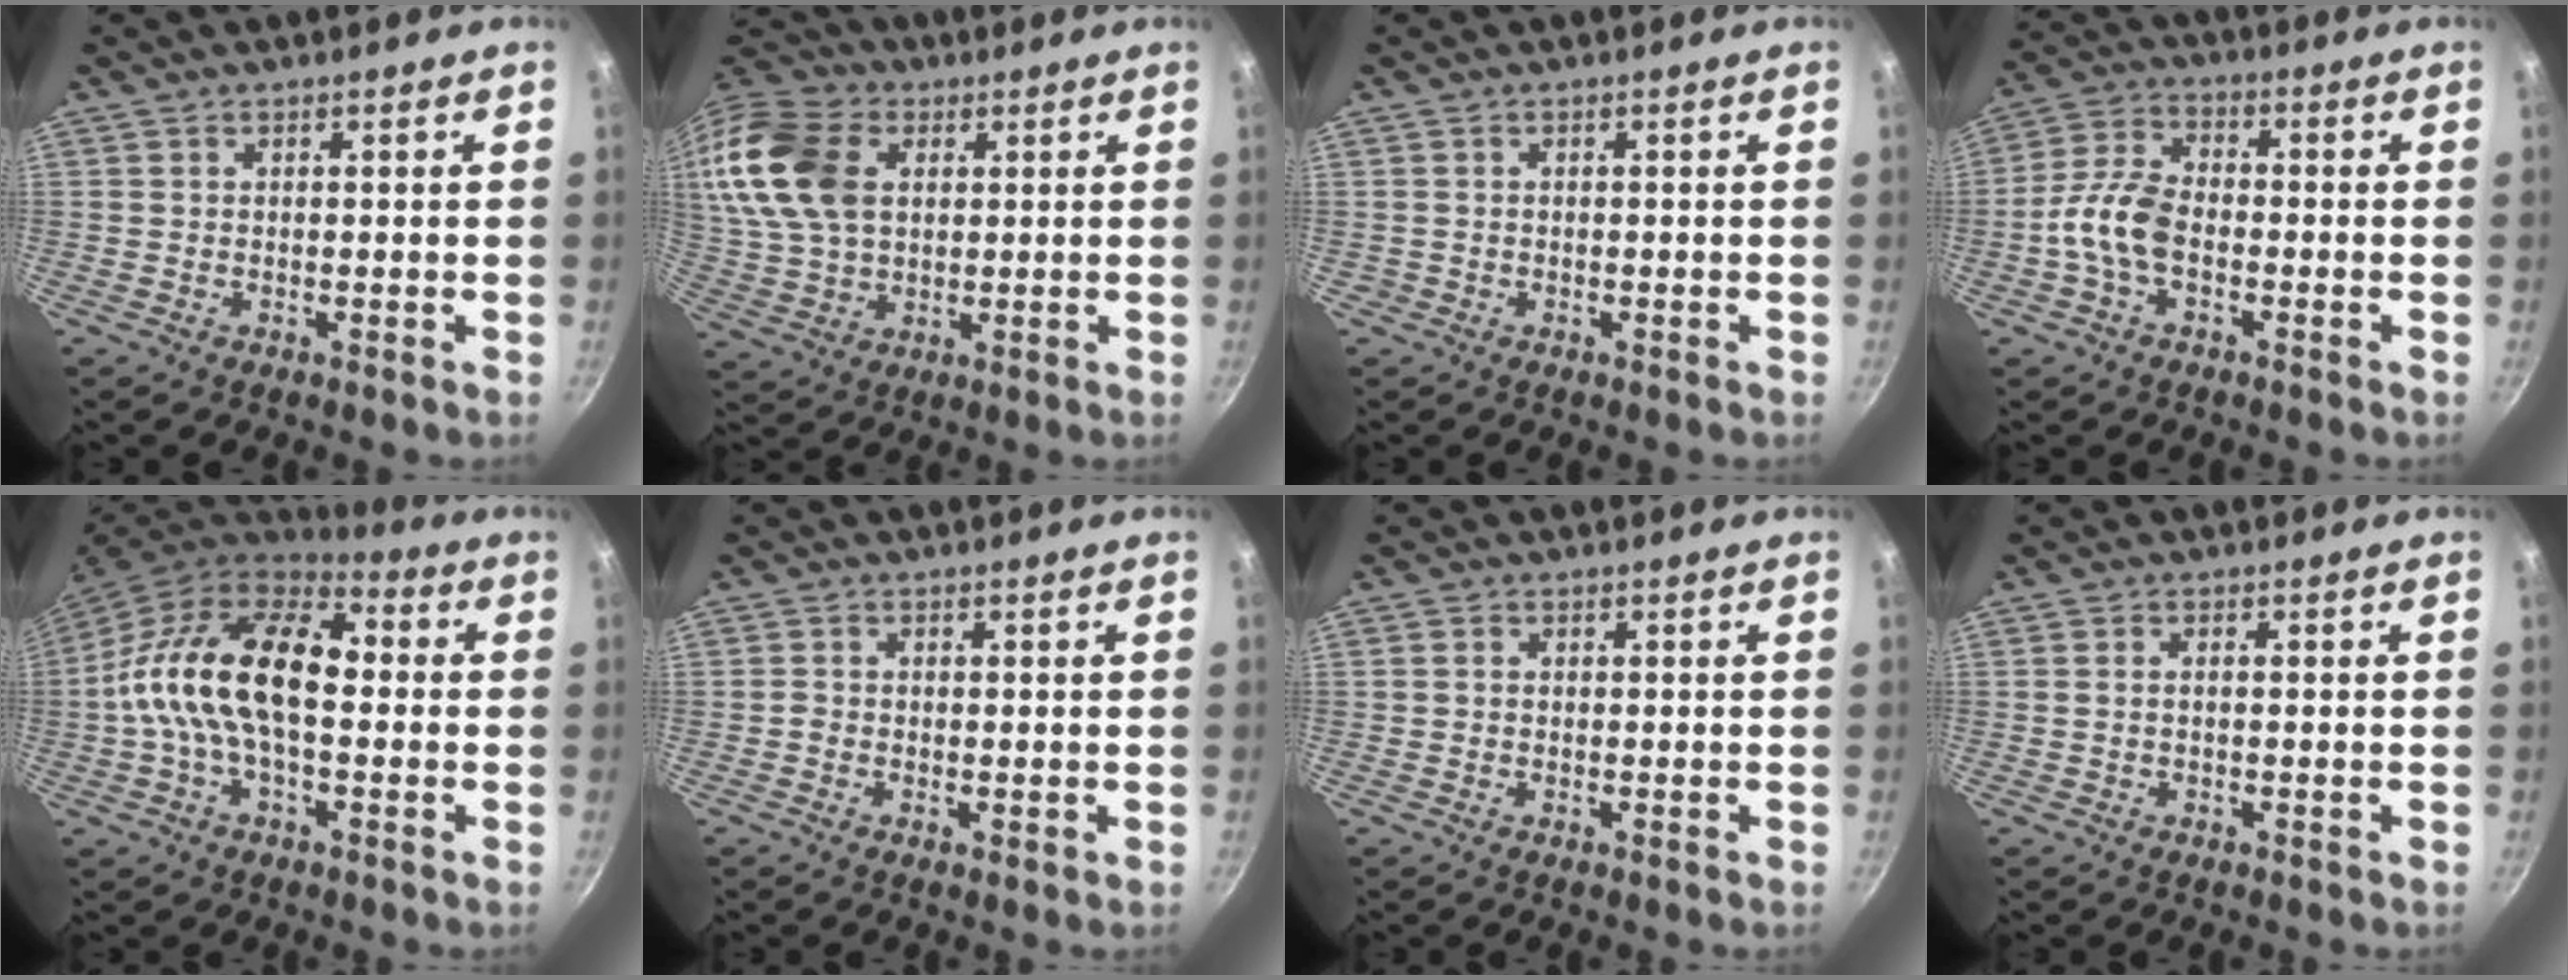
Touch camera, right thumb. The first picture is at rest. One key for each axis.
{"total": 19.1, "fx": 4.7, "fy": 13.2, "fz": 13.1, "tx": -0.266, "ty": 0.009, "tz": 0.086}
{"total": 0.5, "fx": -0.2, "fy": 0.5, "fz": 0.0, "tx": 0.002, "ty": 0.003, "tz": -0.003}
{"total": 8.4, "fx": -2.3, "fy": 4.9, "fz": 6.5, "tx": -0.125, "ty": 0.035, "tz": -0.056}
{"total": 19.7, "fx": 0.1, "fy": 11.1, "fz": 16.2, "tx": -0.271, "ty": 0.035, "tz": -0.020}
{"total": 0.8, "fx": -0.2, "fy": 0.6, "fz": 0.5, "tx": -0.009, "ty": 0.002, "tz": -0.007}
{"total": 0.6, "fx": 0.0, "fy": 0.6, "fz": 0.2, "tx": -0.004, "ty": 0.003, "tz": -0.001}
{"total": 1.0, "fx": -0.1, "fy": 0.4, "fz": 0.9, "tx": -0.024, "ty": 0.007, "tz": -0.004}